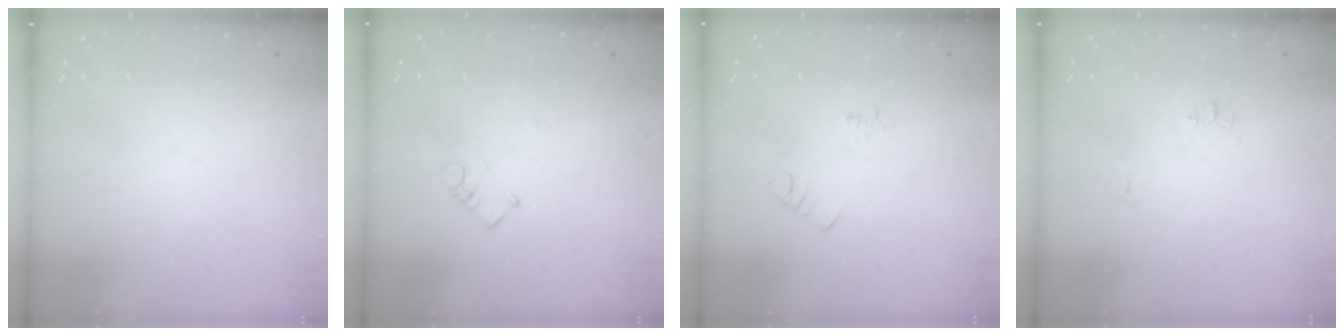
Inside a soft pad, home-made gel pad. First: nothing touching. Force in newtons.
{"total": 2.6, "press": 2.6, "slide": 0.5}
{"total": 1.9, "press": 1.9, "slide": 0.3}
{"total": 6.6, "press": 6.6, "slide": 0.6}